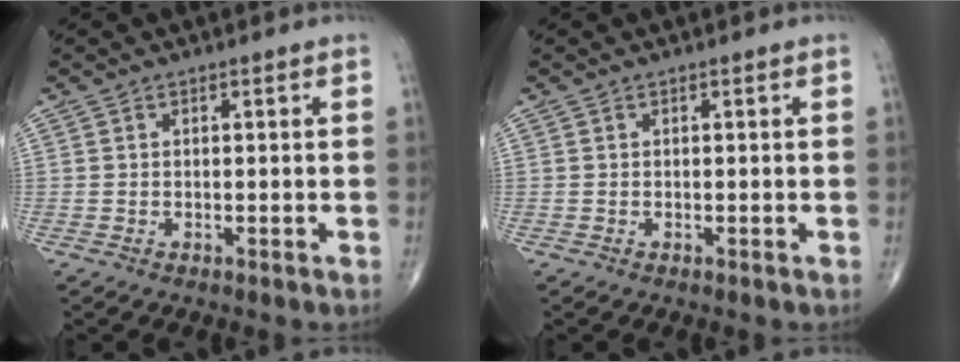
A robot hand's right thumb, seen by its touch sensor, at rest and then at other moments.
{"total": 0.0}